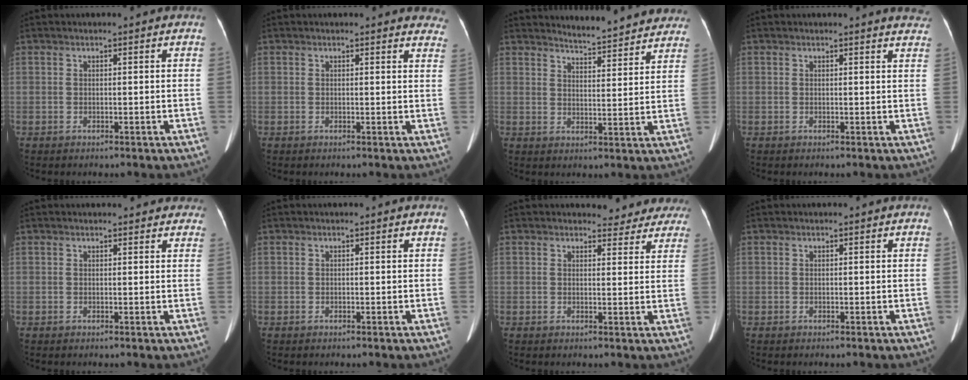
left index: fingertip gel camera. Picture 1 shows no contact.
{"total": 6.7, "force": [6.4, 1.8, 1.0], "torque": [0.024, -0.018, 0.031]}
{"total": 12.1, "force": [11.7, 1.6, 2.7], "torque": [-0.028, -0.009, 0.134]}
{"total": 4.3, "force": [4.1, 0.5, 0.9], "torque": [-0.007, -0.016, 0.019]}
{"total": 5.7, "force": [5.1, 2.1, 1.4], "torque": [-0.001, 0.012, 0.044]}
{"total": 0.0}
{"total": 6.5, "force": [6.1, 2.4, 0.2], "torque": [0.023, -0.009, 0.046]}
{"total": 0.0}